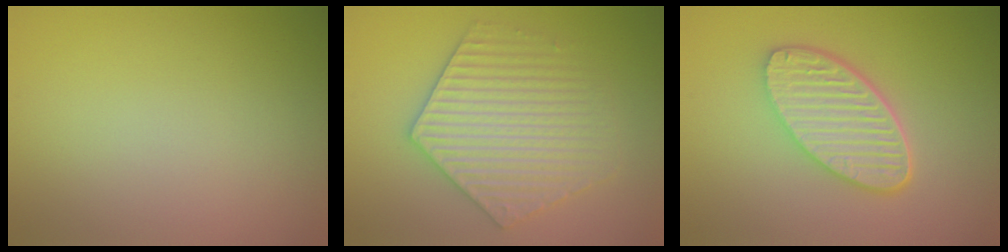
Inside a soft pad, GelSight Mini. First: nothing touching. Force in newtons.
{"total": 5.9, "press": 5.8, "slide": 0.9}
{"total": 5.6, "press": 4.5, "slide": 3.3}